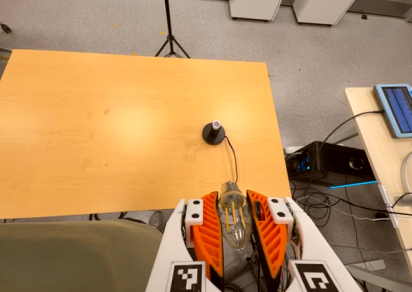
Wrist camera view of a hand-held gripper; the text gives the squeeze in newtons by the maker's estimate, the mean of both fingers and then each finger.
{"total": 21.4, "left": 22.9, "right": 20.0}